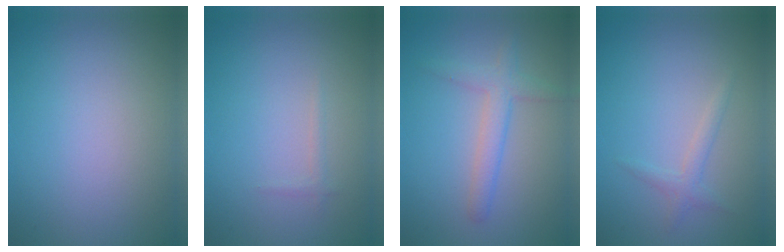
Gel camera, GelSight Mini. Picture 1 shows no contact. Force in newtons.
{"total": 0.5, "press": 0.5, "slide": 0.1}
{"total": 2.7, "press": 2.7, "slide": 0.2}
{"total": 1.3, "press": 1.3, "slide": 0.0}